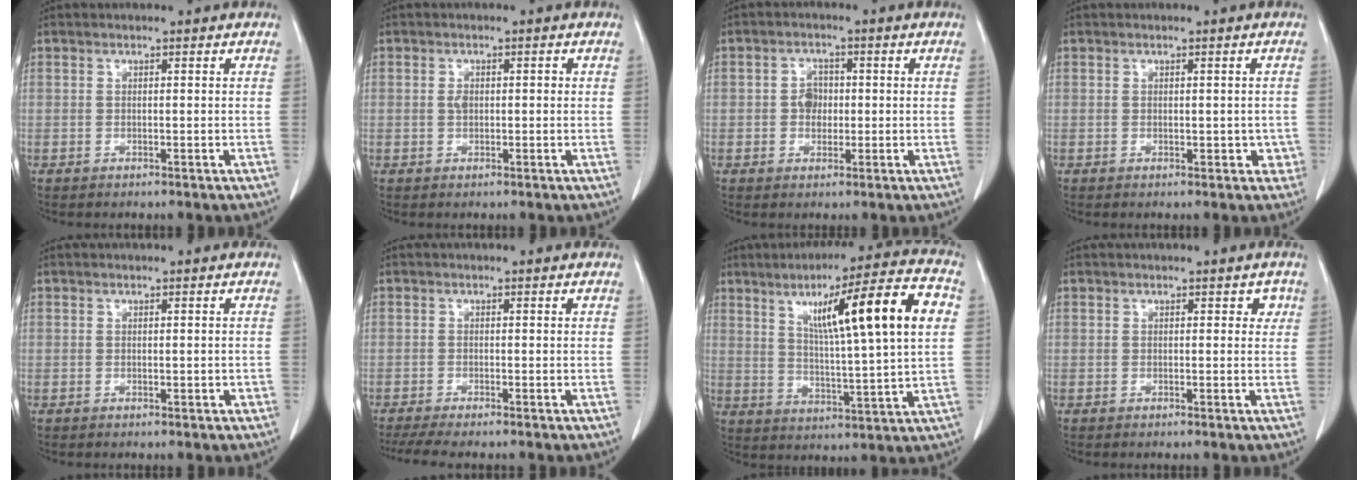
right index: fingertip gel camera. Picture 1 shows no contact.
{"total": 1.6, "force": [-0.1, 1.0, 1.3], "torque": [-0.025, 0.007, -0.001]}
{"total": 3.0, "force": [-0.3, 2.4, 1.8], "torque": [-0.027, 0.007, -0.006]}
{"total": 2.7, "force": [-0.7, 1.6, 2.0], "torque": [-0.010, 0.006, -0.006]}
{"total": 0.8, "force": [-0.3, 0.3, 0.7], "torque": [-0.012, 0.000, -0.002]}
{"total": 5.6, "force": [-4.6, 0.1, 3.0], "torque": [-0.043, -0.013, -0.072]}
{"total": 17.3, "force": [4.9, 0.3, 16.5], "torque": [-0.252, 0.017, 0.074]}
{"total": 1.2, "force": [0.4, 0.8, 0.8], "torque": [-0.001, 0.005, -0.001]}